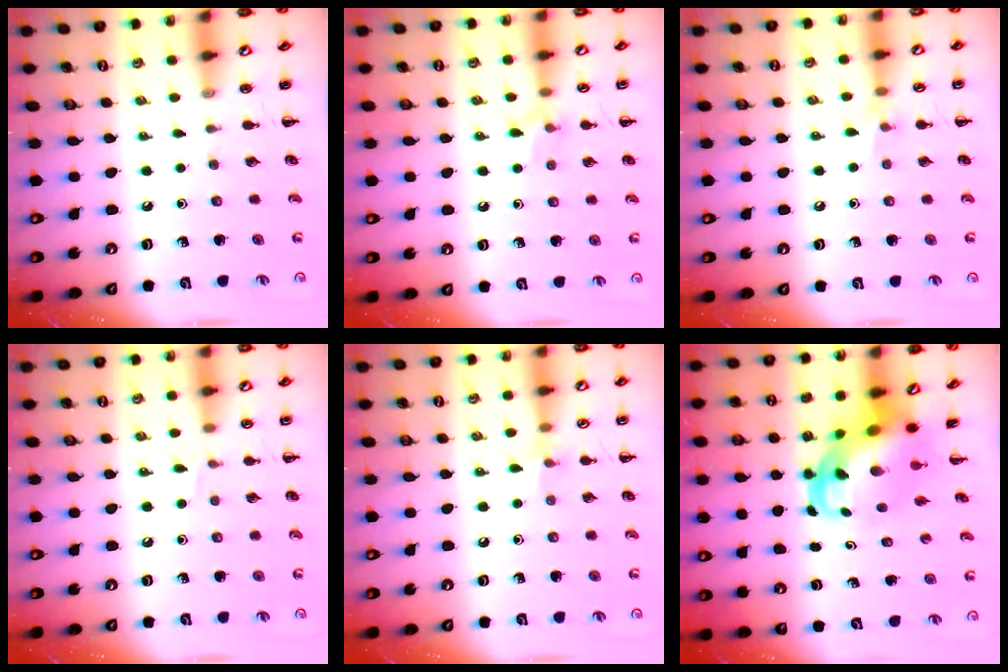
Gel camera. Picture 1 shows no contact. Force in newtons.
{"total": 6.7, "press": 6.3, "slide": 2.0}
{"total": 5.7, "press": 5.4, "slide": 1.5}
{"total": 2.7, "press": 2.5, "slide": 1.0}
{"total": 5.1, "press": 4.8, "slide": 1.7}
{"total": 6.5, "press": 6.3, "slide": 1.8}